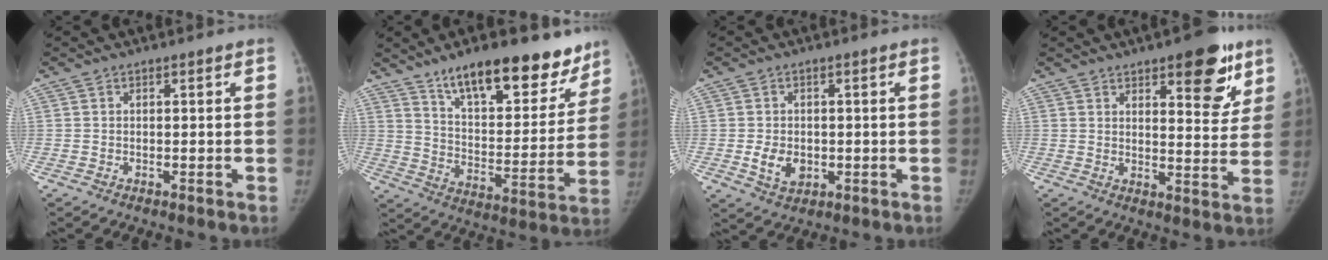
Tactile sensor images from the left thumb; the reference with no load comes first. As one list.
[{"total": 22.0, "force": [15.7, 8.5, 12.9], "torque": [-0.130, -0.078, 0.242]}, {"total": 5.0, "force": [-0.8, 3.7, 3.2], "torque": [-0.044, -0.003, -0.004]}, {"total": 12.5, "force": [7.1, 4.8, 9.0], "torque": [-0.074, -0.036, 0.094]}]